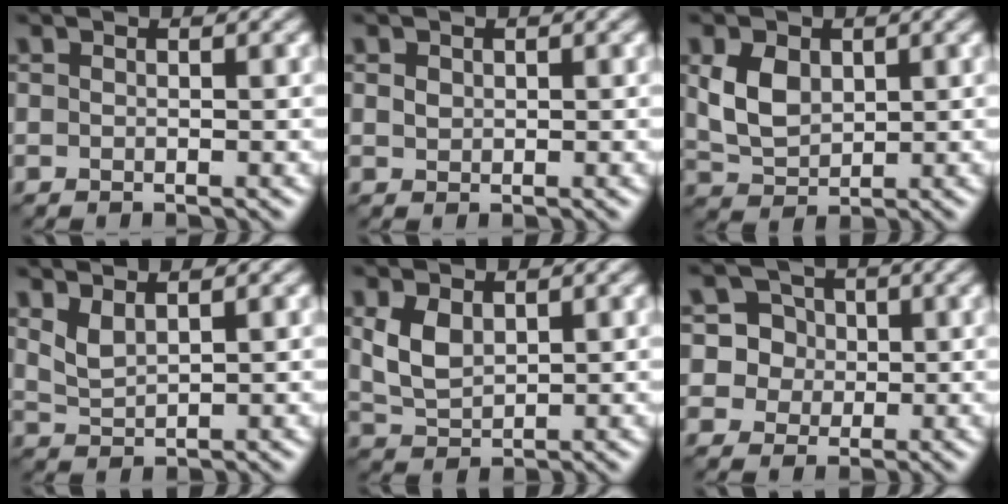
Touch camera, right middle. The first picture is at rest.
{"total": 0.8, "force": [0.3, 0.7, 0.3], "torque": [-0.008, -0.002, 0.007]}
{"total": 3.9, "force": [1.0, 2.8, 2.6], "torque": [-0.059, -0.001, 0.021]}
{"total": 1.9, "force": [1.3, 0.6, 1.3], "torque": [-0.032, -0.005, 0.032]}
{"total": 3.2, "force": [1.1, 2.0, 2.2], "torque": [-0.052, -0.002, 0.028]}
{"total": 5.5, "force": [1.3, 5.2, 1.3], "torque": [-0.015, 0.033, 0.011]}